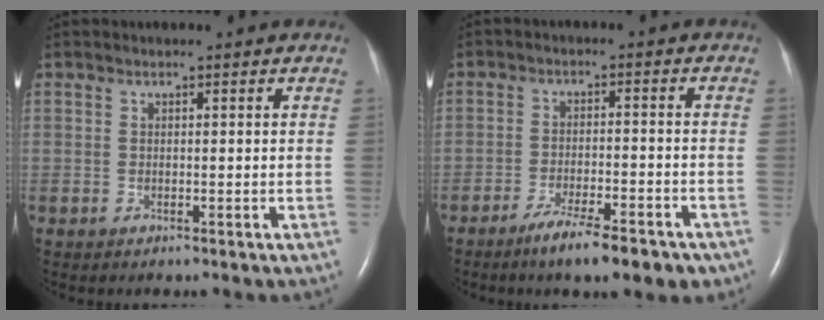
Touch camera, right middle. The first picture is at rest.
{"total": 9.3, "force": [-6.7, 1.9, 6.1], "torque": [-0.088, -0.010, -0.099]}